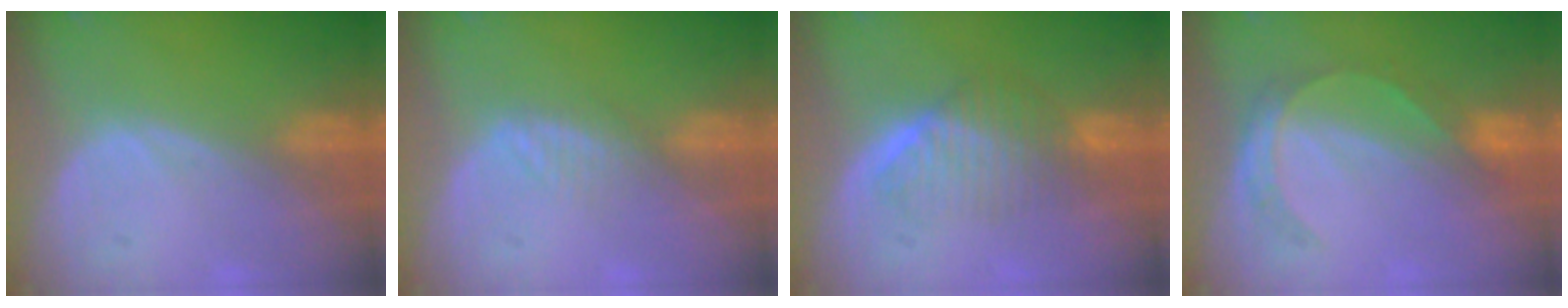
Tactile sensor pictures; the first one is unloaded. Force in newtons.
{"total": 2.0, "press": 2.0, "slide": 0.2}
{"total": 6.6, "press": 6.0, "slide": 2.8}
{"total": 4.6, "press": 4.6, "slide": 0.2}